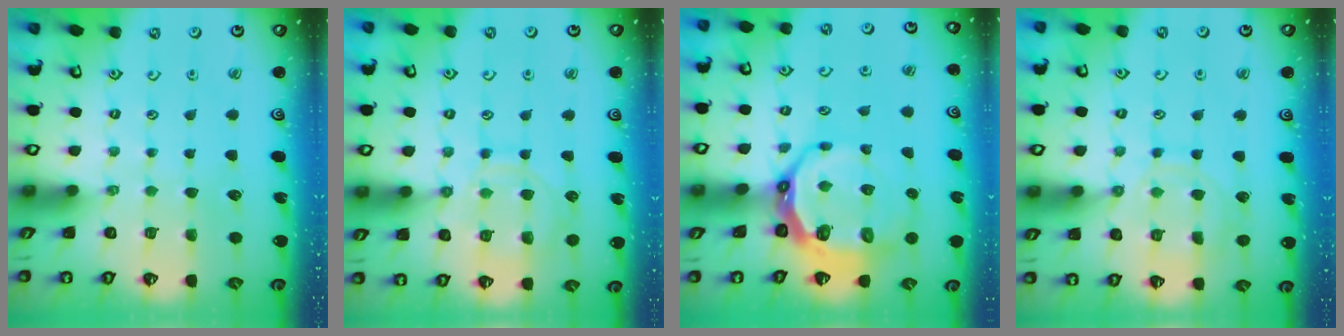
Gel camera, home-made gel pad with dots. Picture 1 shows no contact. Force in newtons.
{"total": 11.9, "press": 11.9, "slide": 1.2}
{"total": 13.1, "press": 12.3, "slide": 4.7}
{"total": 11.0, "press": 11.0, "slide": 0.8}